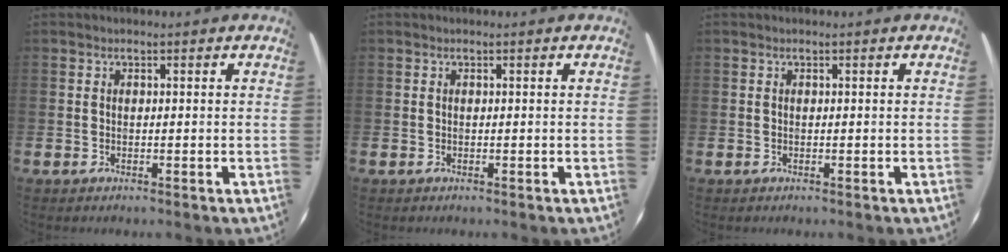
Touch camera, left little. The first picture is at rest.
{"total": 0.0}
{"total": 0.0}